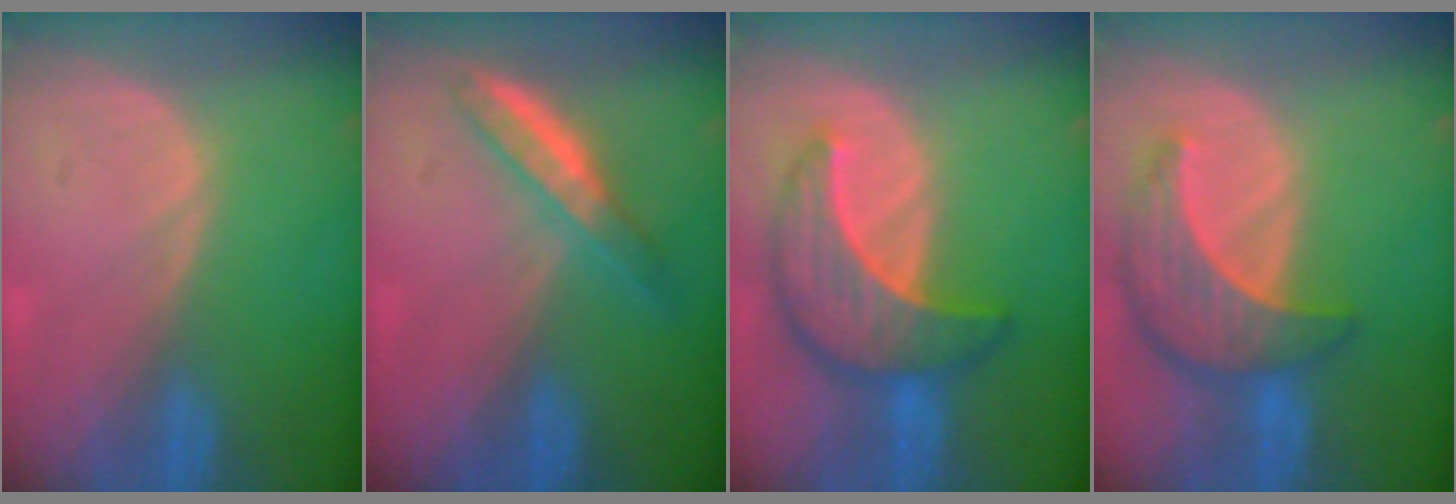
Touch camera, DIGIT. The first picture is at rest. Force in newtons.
{"total": 4.9, "press": 4.5, "slide": 2.0}
{"total": 8.8, "press": 8.8, "slide": 0.6}
{"total": 8.7, "press": 7.8, "slide": 3.8}